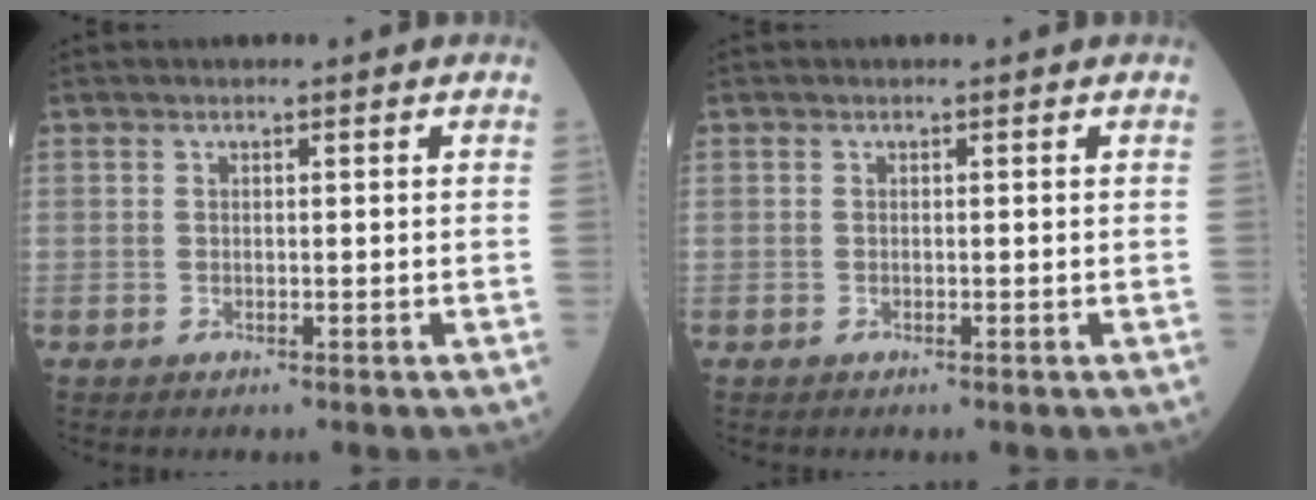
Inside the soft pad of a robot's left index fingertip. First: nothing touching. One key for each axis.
{"total": 0.0}